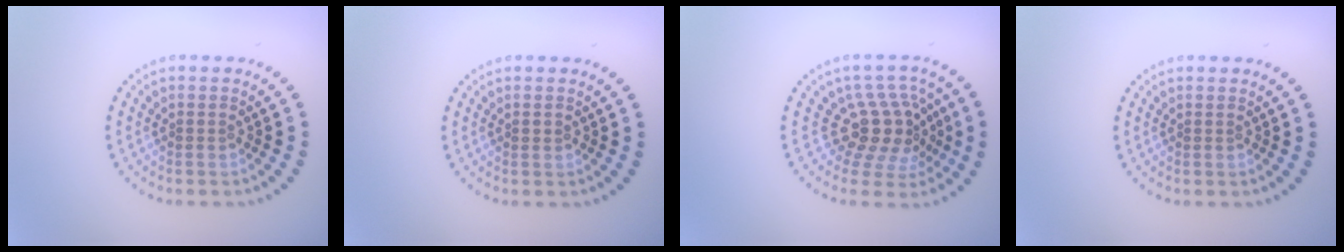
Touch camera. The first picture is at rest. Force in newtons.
{"total": 0.7, "press": 0.7, "slide": 0.1}
{"total": 4.5, "press": 3.3, "slide": 3.0}
{"total": 0.0}